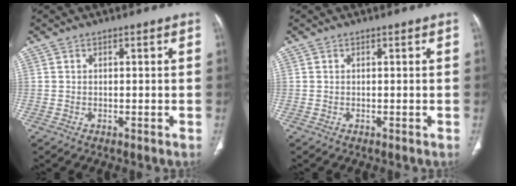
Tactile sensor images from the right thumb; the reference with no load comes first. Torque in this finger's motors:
{"motor_torque": [0.00, 0.00, 0.00, 0.00, 0.00]}